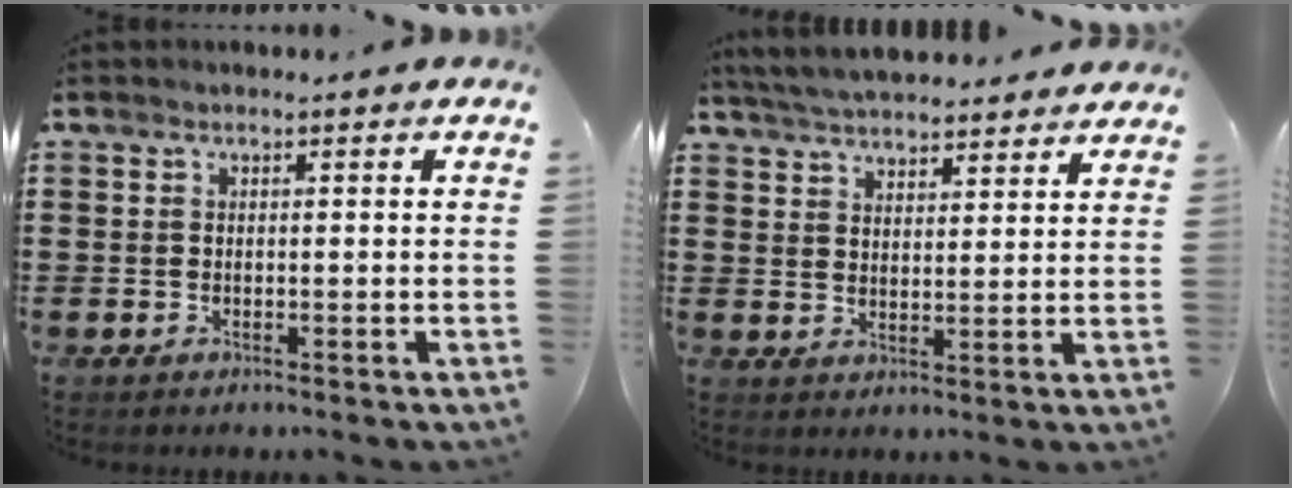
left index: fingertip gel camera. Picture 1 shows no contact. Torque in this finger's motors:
{"motor_torque": [2.02, -0.12, 0.62, 0.17]}